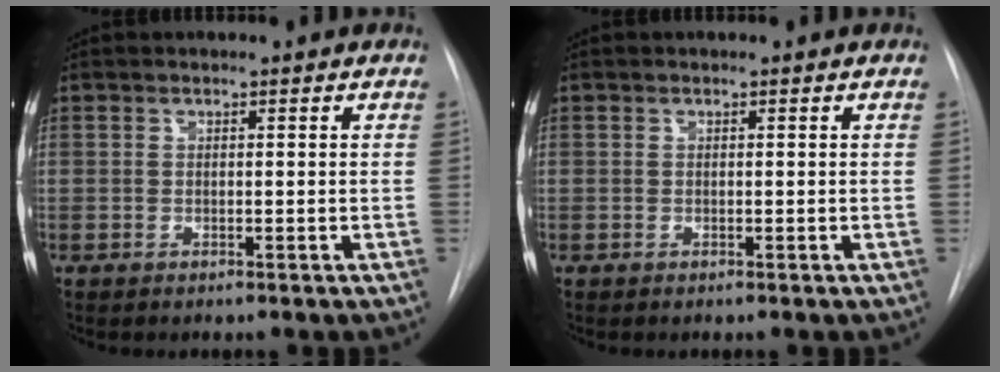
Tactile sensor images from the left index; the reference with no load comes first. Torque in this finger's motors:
{"motor_torque": [-0.02, 0.03, 0.00, 0.00]}